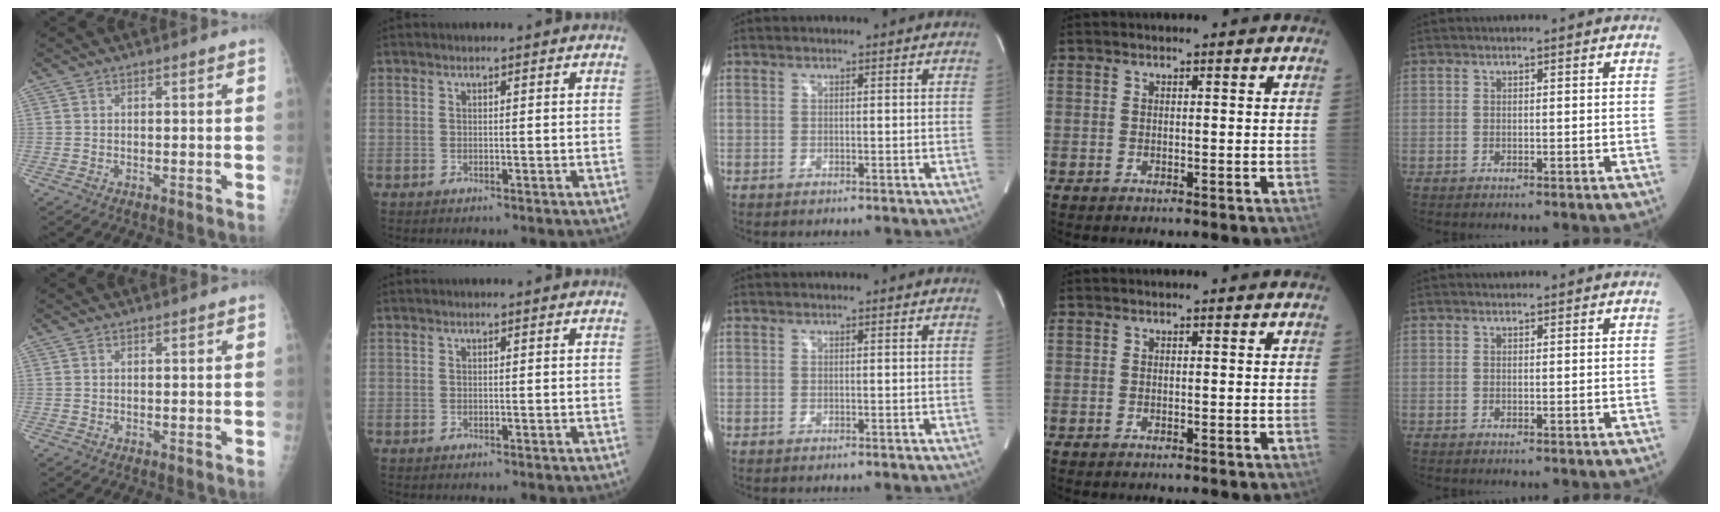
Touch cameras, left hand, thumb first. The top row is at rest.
{}